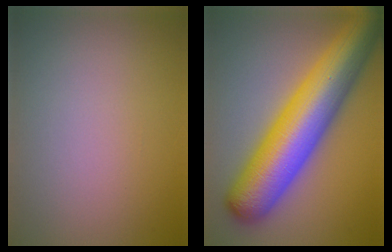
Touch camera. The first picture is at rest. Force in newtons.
{"total": 12.2, "press": 12.2, "slide": 0.4}